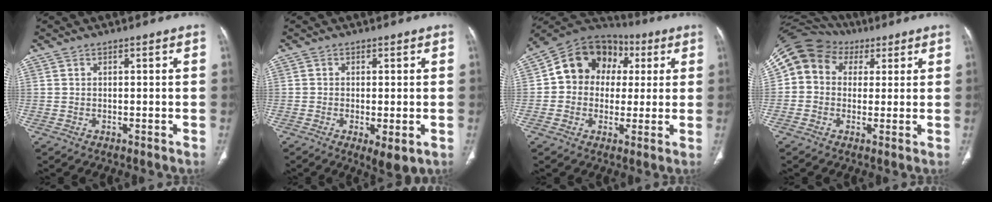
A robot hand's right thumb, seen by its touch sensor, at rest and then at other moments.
{"total": 4.7, "force": [-1.6, 1.5, 4.2], "torque": [-0.070, -0.014, -0.020]}
{"total": 14.3, "force": [2.4, 12.1, 7.2], "torque": [-0.084, 0.029, 0.028]}
{"total": 11.7, "force": [3.4, 9.9, 5.3], "torque": [-0.093, 0.036, 0.054]}